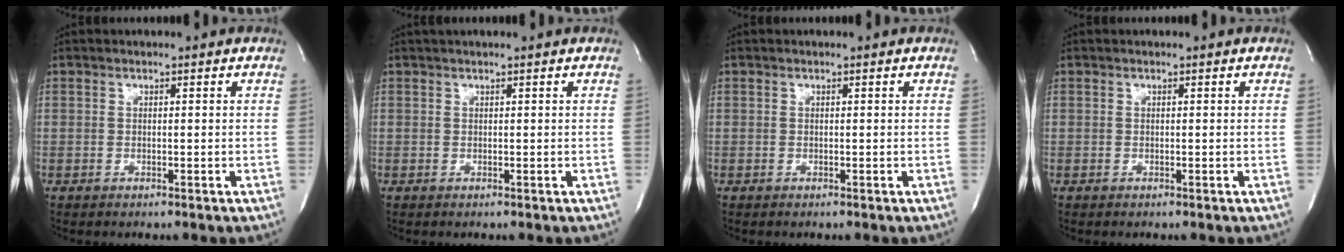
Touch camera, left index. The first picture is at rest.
{"total": 2.1, "force": [1.8, 0.1, 1.1], "torque": [-0.014, 0.025, 0.023]}
{"total": 0.0}
{"total": 0.0}